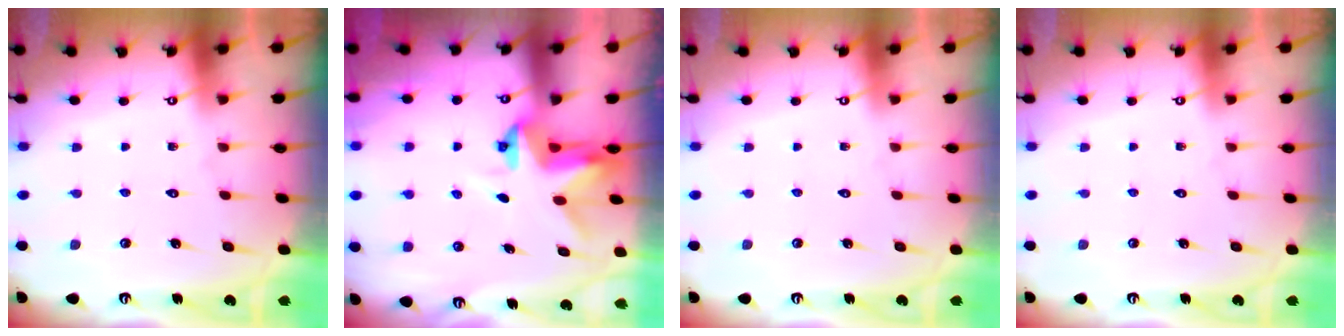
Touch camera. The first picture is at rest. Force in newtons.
{"total": 3.9, "press": 3.9, "slide": 0.1}
{"total": 0.0}
{"total": 0.0}